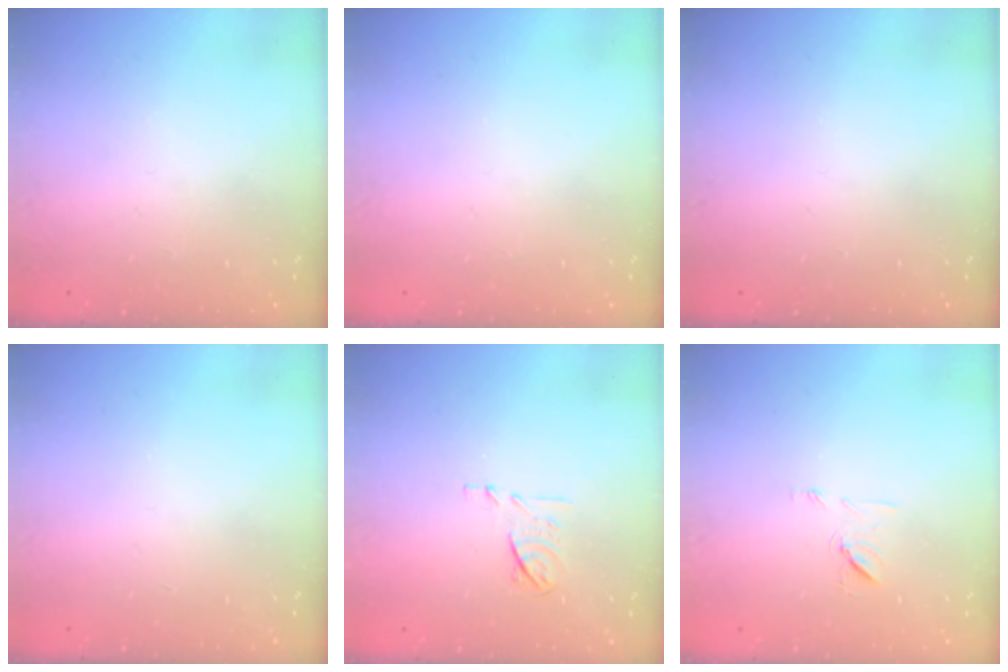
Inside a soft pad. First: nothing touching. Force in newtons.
{"total": 0.0}
{"total": 0.0}
{"total": 0.0}
{"total": 6.6, "press": 6.6, "slide": 0.9}
{"total": 7.2, "press": 7.2, "slide": 0.8}